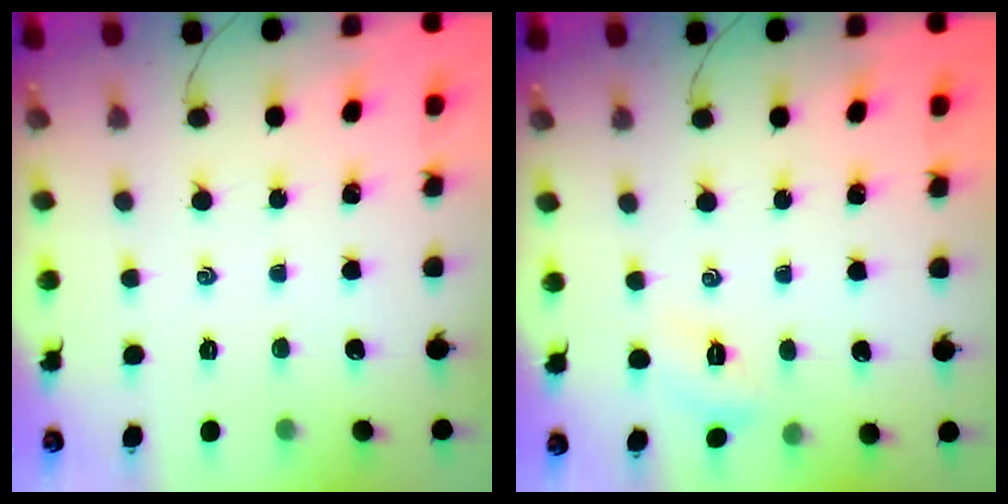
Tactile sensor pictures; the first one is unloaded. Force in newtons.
{"total": 5.0, "press": 4.8, "slide": 1.5}